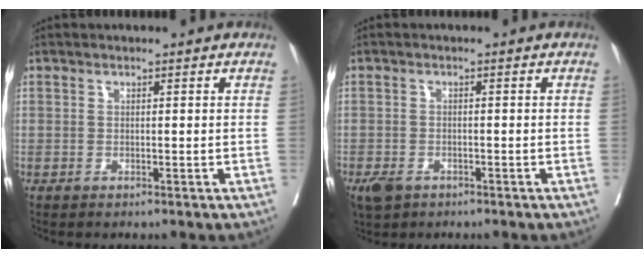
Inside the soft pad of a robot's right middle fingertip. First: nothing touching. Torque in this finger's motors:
{"motor_torque": [0.05, -0.03, 0.06, 0.05]}